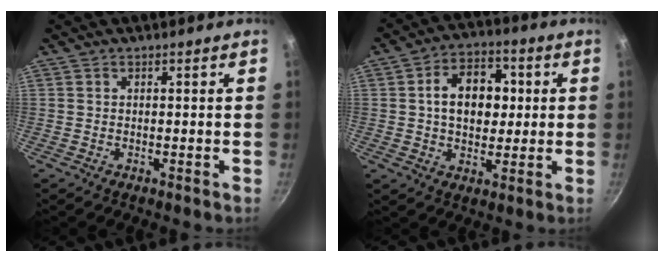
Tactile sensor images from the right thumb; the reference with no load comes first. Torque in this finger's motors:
{"motor_torque": [-0.19, 2.25, 1.04, -0.05, 0.09]}